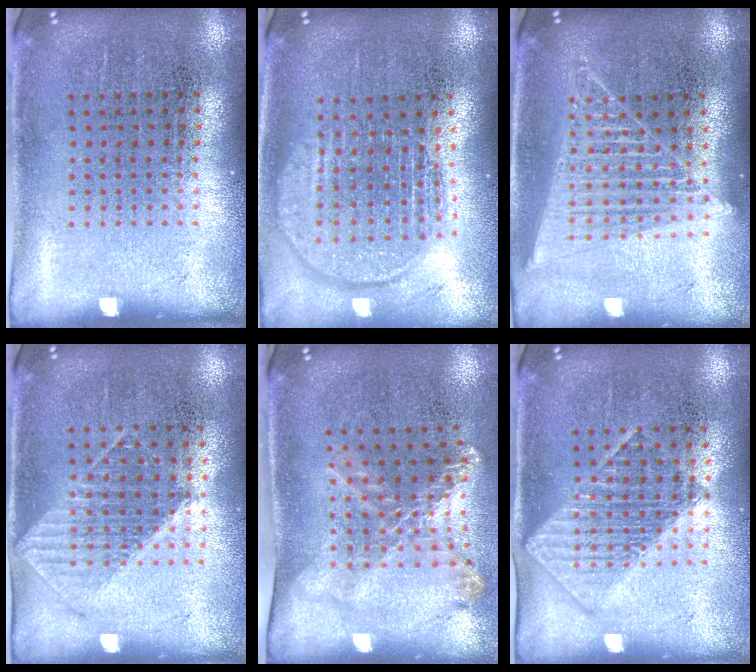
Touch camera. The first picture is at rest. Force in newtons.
{"total": 1.9, "press": 1.6, "slide": 0.9}
{"total": 1.9, "press": 1.7, "slide": 0.8}
{"total": 1.1, "press": 1.0, "slide": 0.3}
{"total": 1.7, "press": 1.3, "slide": 1.0}
{"total": 1.4, "press": 1.3, "slide": 0.5}